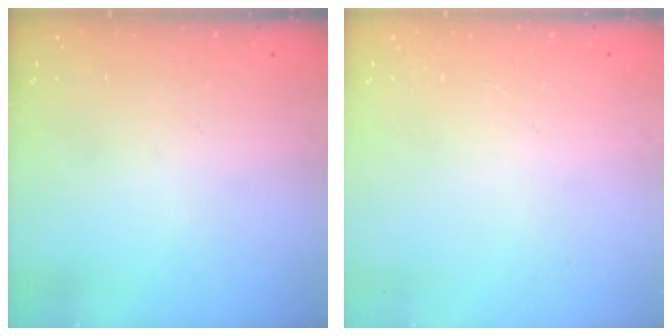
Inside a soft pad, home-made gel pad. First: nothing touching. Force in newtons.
{"total": 0.0}